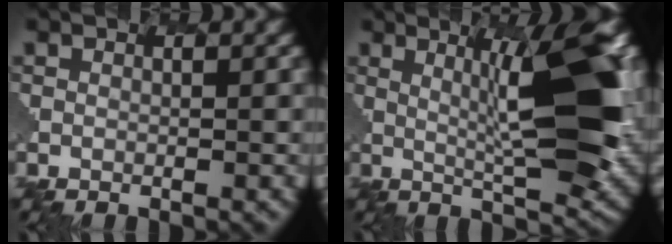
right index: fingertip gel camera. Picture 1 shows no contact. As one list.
[{"total": 6.3, "force": [2.0, 0.2, 6.0], "torque": [-0.113, 0.004, 0.024]}]